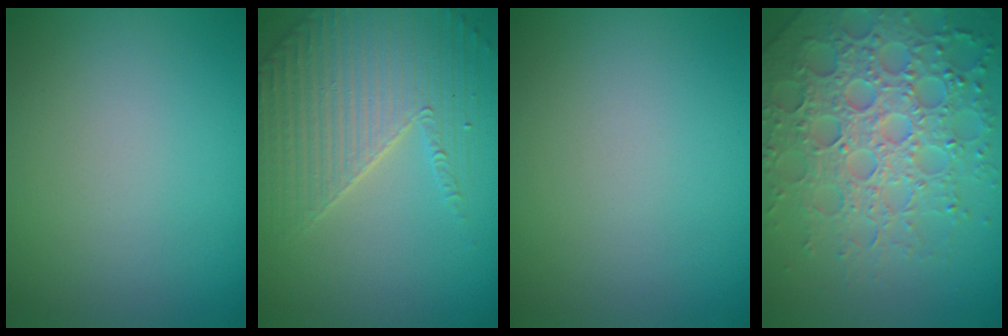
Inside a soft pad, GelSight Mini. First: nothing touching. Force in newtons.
{"total": 3.9, "press": 3.9, "slide": 0.3}
{"total": 0.0}
{"total": 7.3, "press": 7.2, "slide": 1.6}